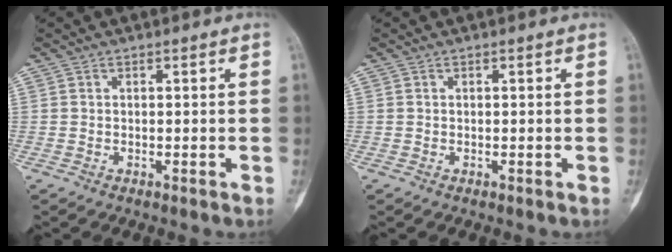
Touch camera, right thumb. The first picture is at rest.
{"total": 0.0}